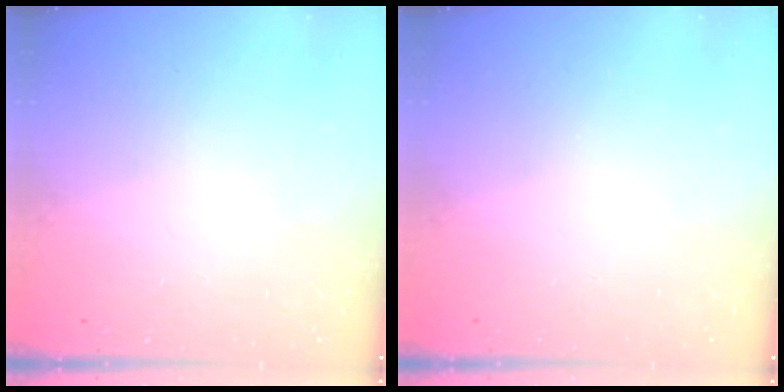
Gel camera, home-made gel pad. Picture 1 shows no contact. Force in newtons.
{"total": 0.0}